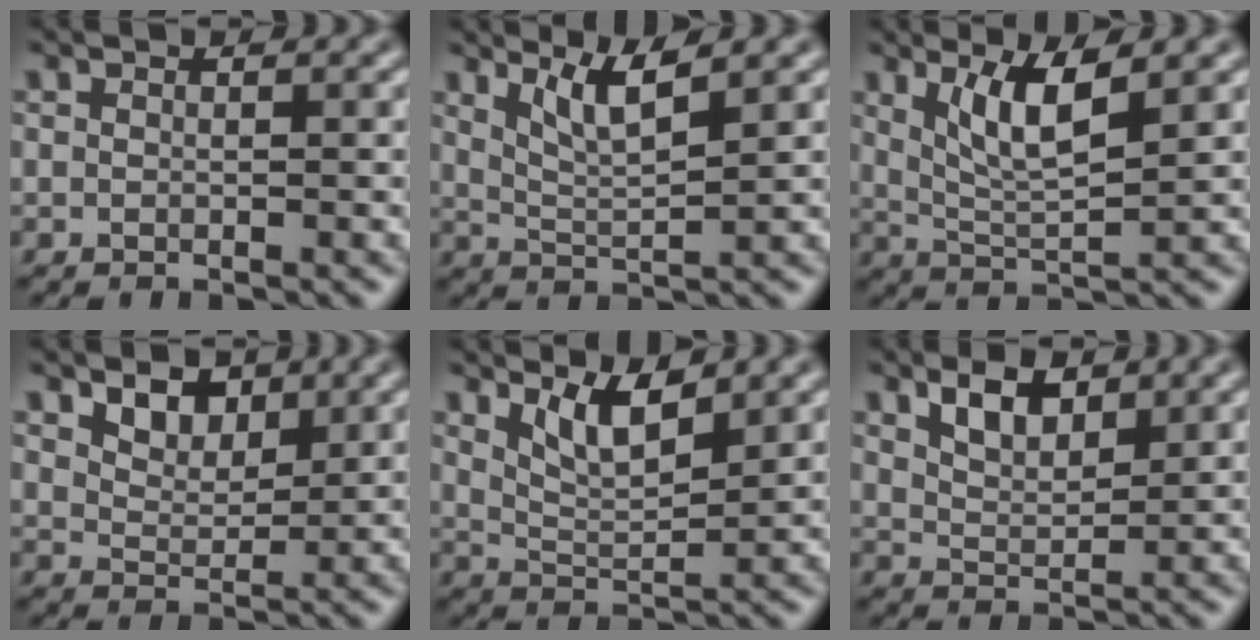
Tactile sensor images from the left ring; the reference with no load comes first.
{"total": 3.6, "force": [2.4, 0.6, 2.6], "torque": [-0.047, -0.004, 0.048]}
{"total": 4.4, "force": [2.0, 1.0, 3.8], "torque": [-0.080, -0.008, 0.042]}
{"total": 2.9, "force": [2.0, 1.6, 1.3], "torque": [-0.031, -0.010, 0.036]}
{"total": 3.7, "force": [2.5, 0.9, 2.5], "torque": [-0.049, -0.008, 0.050]}
{"total": 3.2, "force": [2.1, 1.5, 2.0], "torque": [-0.041, 0.000, 0.040]}